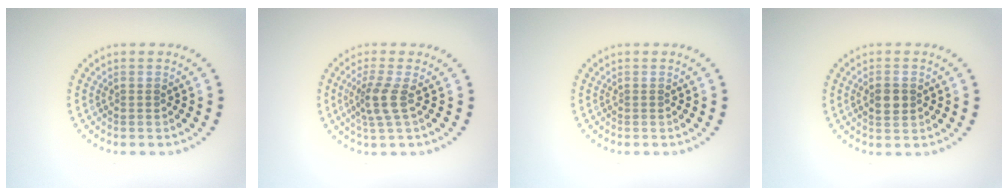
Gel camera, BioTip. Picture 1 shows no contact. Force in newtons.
{"total": 2.5, "press": 1.9, "slide": 1.7}
{"total": 0.0}
{"total": 2.0, "press": 2.0, "slide": 0.2}